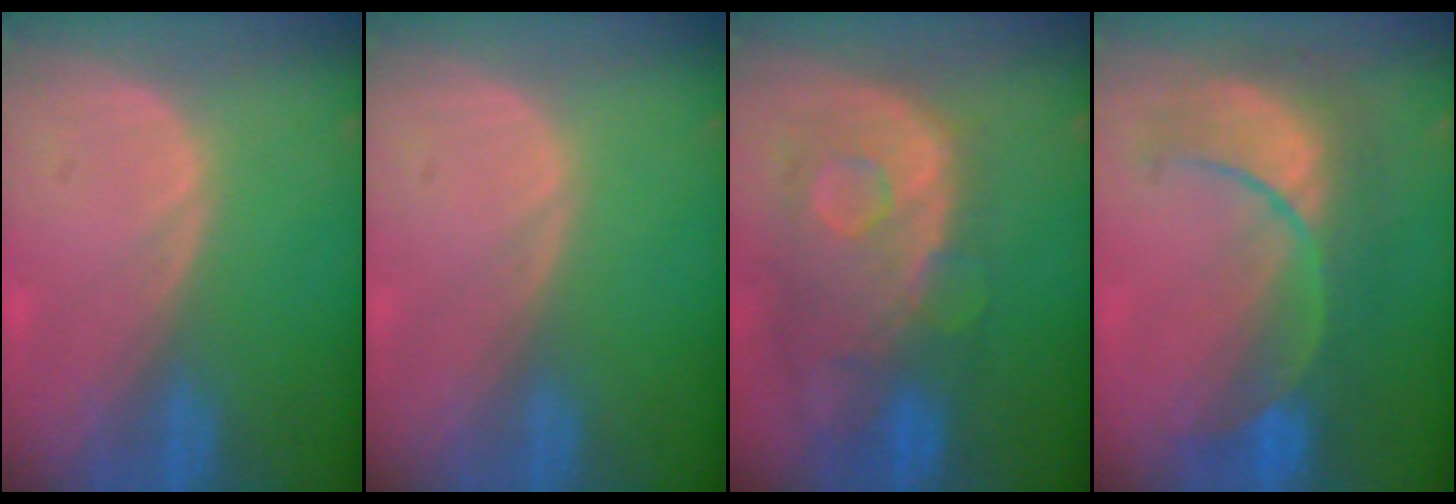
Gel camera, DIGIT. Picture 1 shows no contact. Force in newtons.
{"total": 0.0}
{"total": 11.2, "press": 9.8, "slide": 5.5}
{"total": 9.1, "press": 9.1, "slide": 0.7}